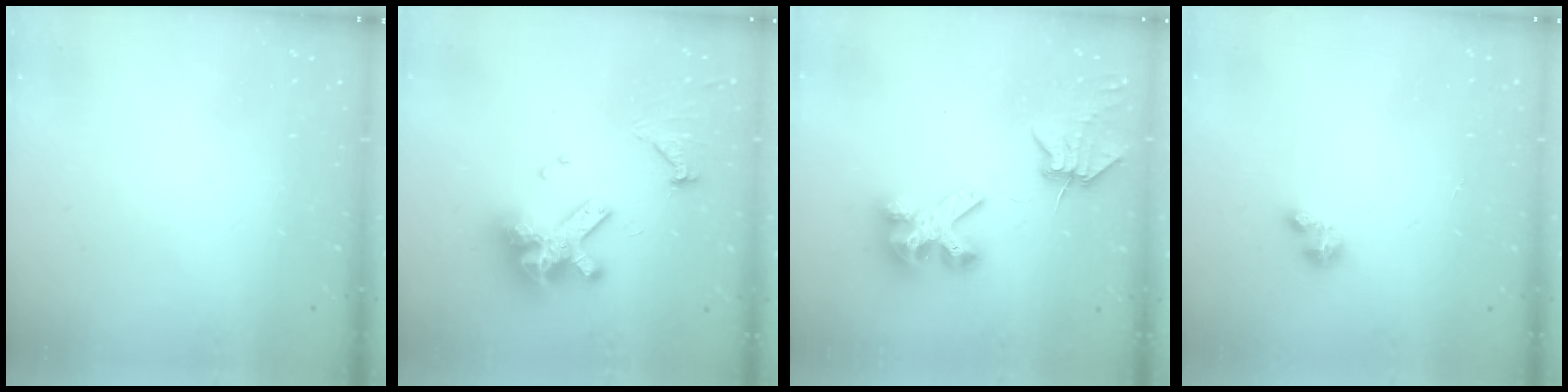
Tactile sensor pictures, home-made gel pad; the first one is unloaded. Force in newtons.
{"total": 14.4, "press": 14.4, "slide": 1.3}
{"total": 6.7, "press": 6.7, "slide": 0.9}
{"total": 2.1, "press": 2.1, "slide": 0.2}